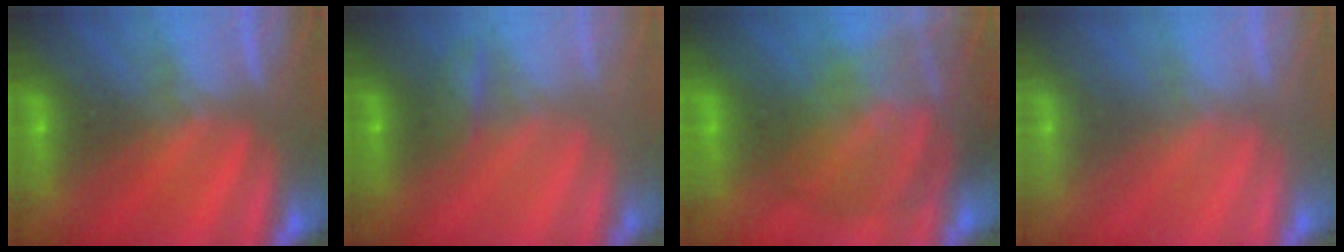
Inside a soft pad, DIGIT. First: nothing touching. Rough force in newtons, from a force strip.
{"total": 2.2}
{"total": 10.6}
{"total": 2.7}